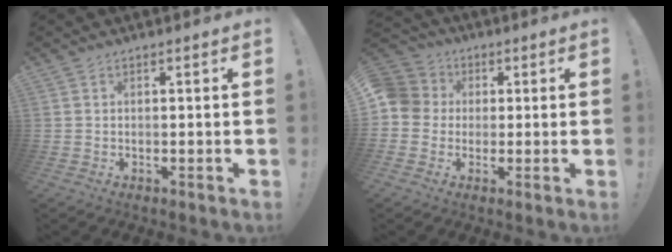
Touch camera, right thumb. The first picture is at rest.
{"total": 8.2, "force": [0.1, 7.9, 2.2], "torque": [-0.043, 0.013, 0.005]}